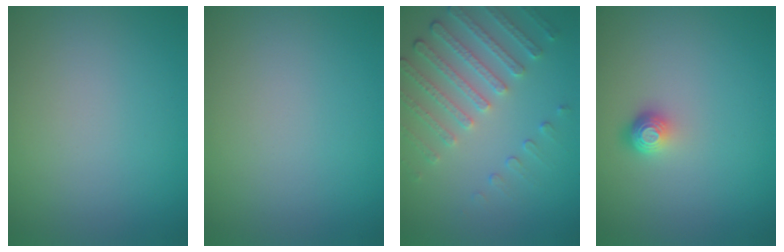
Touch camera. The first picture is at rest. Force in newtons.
{"total": 0.0}
{"total": 4.6, "press": 3.4, "slide": 3.1}
{"total": 1.6, "press": 1.1, "slide": 1.2}